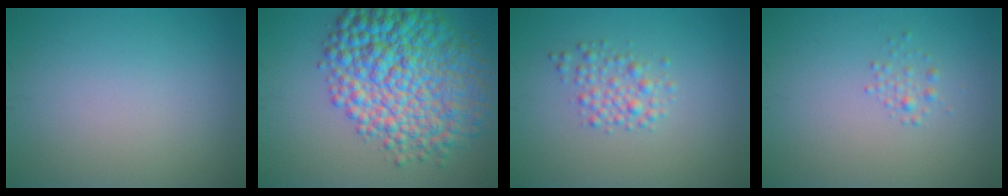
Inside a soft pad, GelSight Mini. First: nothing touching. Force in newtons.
{"total": 11.3, "press": 11.3, "slide": 0.2}
{"total": 2.2, "press": 2.2, "slide": 0.1}
{"total": 1.0, "press": 1.0, "slide": 0.0}